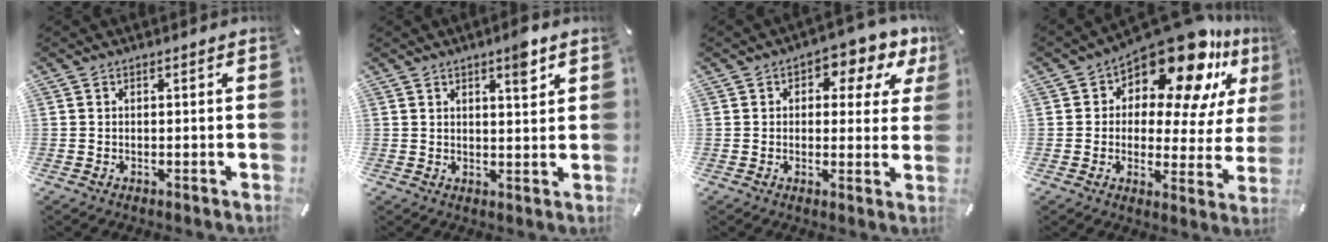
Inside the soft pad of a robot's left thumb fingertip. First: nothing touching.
{"total": 5.0, "force": [3.2, 1.4, 3.6], "torque": [-0.037, -0.019, 0.046]}
{"total": 6.7, "force": [2.6, 4.4, 4.3], "torque": [-0.048, -0.013, 0.036]}
{"total": 17.8, "force": [12.4, 7.6, 10.2], "torque": [-0.154, -0.098, 0.206]}